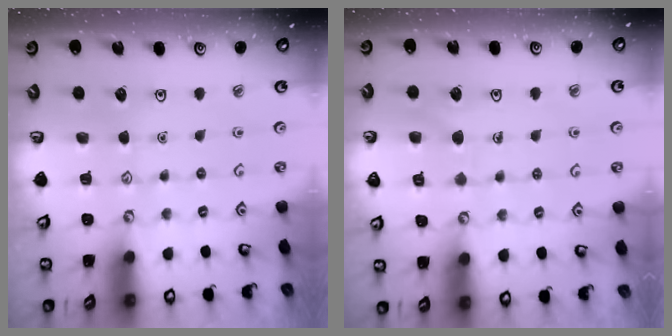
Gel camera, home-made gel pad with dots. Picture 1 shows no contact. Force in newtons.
{"total": 6.1, "press": 6.0, "slide": 0.5}